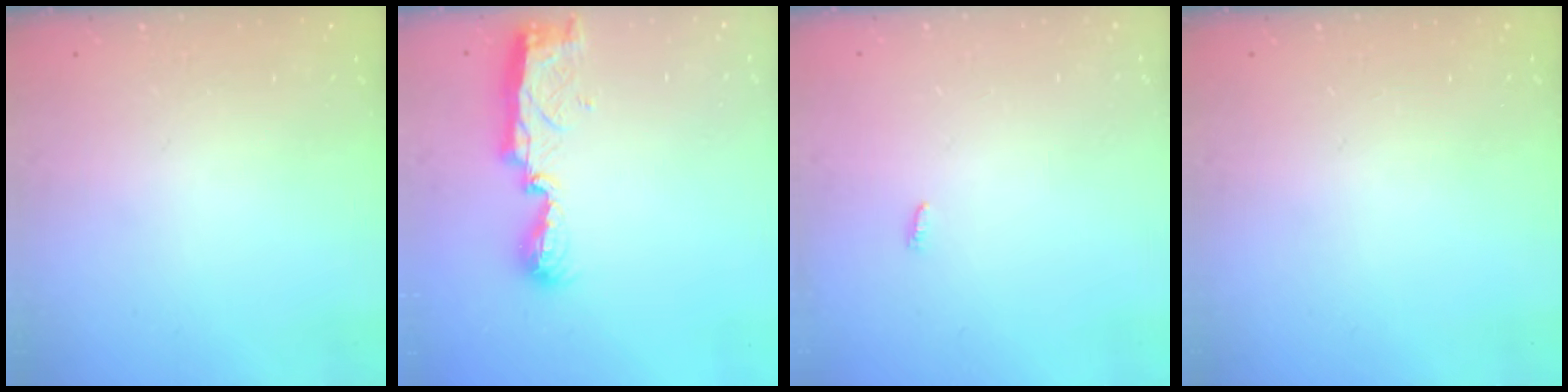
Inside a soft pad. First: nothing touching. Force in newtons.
{"total": 7.3, "press": 7.3, "slide": 0.7}
{"total": 2.3, "press": 2.3, "slide": 0.3}
{"total": 0.0}